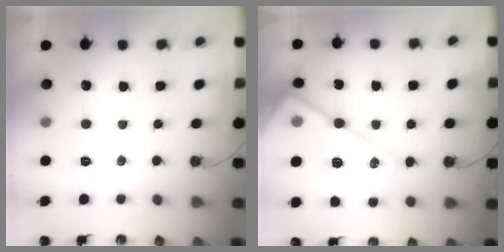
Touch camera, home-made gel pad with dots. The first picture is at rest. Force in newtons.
{"total": 18.7, "press": 18.6, "slide": 1.9}